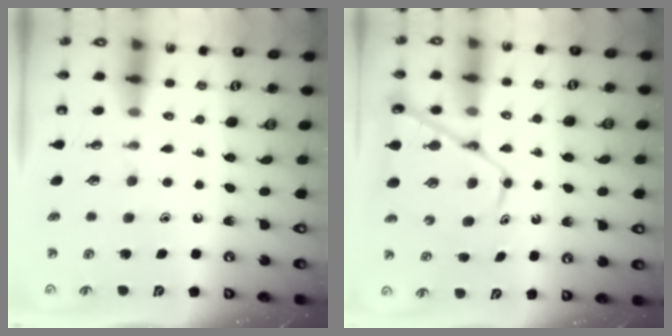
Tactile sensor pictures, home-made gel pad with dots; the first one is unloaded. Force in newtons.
{"total": 11.5, "press": 11.5, "slide": 1.1}